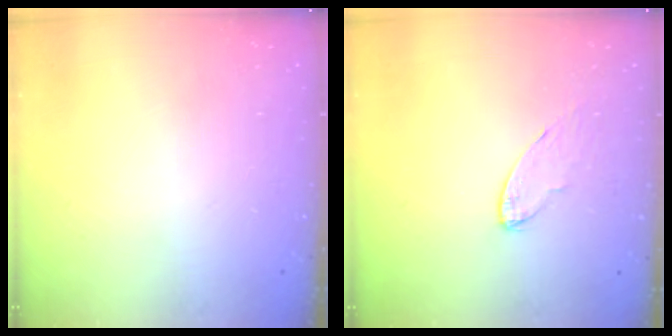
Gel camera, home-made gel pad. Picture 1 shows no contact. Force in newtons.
{"total": 4.1, "press": 4.0, "slide": 0.5}